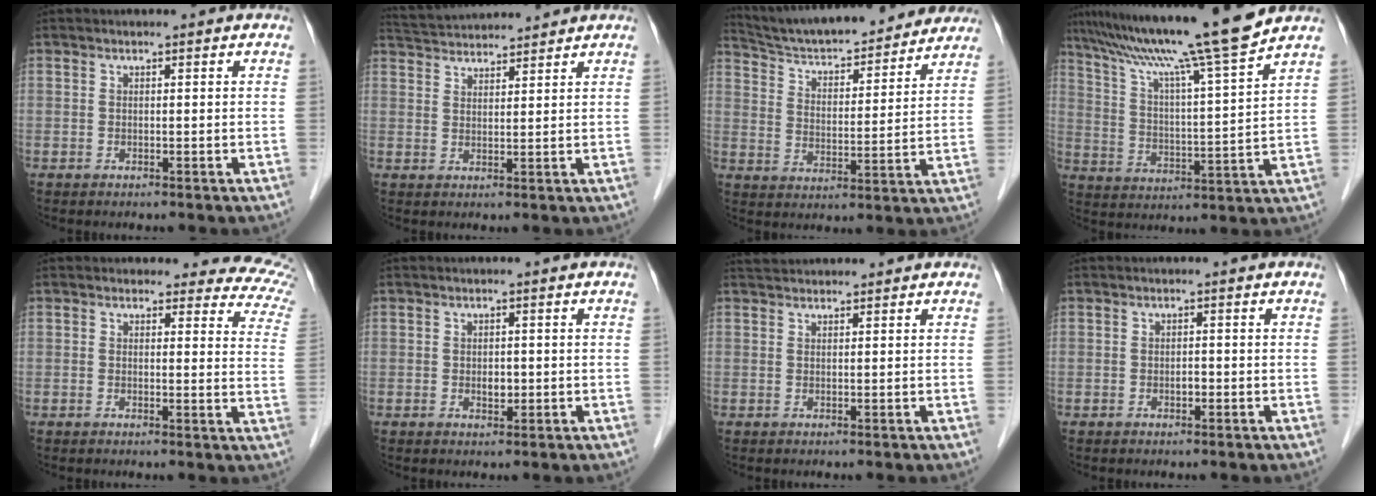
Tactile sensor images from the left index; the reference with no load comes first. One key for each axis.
{"total": 7.4, "fx": 7.3, "fy": 0.2, "fz": 1.4, "tx": -0.035, "ty": 0.031, "tz": 0.120}
{"total": 21.8, "fx": 19.9, "fy": 4.1, "fz": 7.9, "tx": -0.123, "ty": 0.008, "tz": 0.282}
{"total": 16.6, "fx": 14.0, "fy": -2.5, "fz": 8.6, "tx": -0.148, "ty": -0.018, "tz": 0.219}
{"total": 11.0, "fx": 10.2, "fy": 3.5, "fz": 2.1, "tx": 0.022, "ty": -0.059, "tz": 0.063}
{"total": 1.7, "fx": -0.4, "fy": 1.1, "fz": 1.3, "tx": -0.022, "ty": -0.004, "tz": -0.004}
{"total": 2.4, "fx": 2.3, "fy": 0.3, "fz": 0.4, "tx": -0.008, "ty": 0.025, "tz": 0.042}
{"total": 1.0, "fx": -0.5, "fy": 0.5, "fz": 0.7, "tx": -0.013, "ty": -0.003, "tz": -0.010}